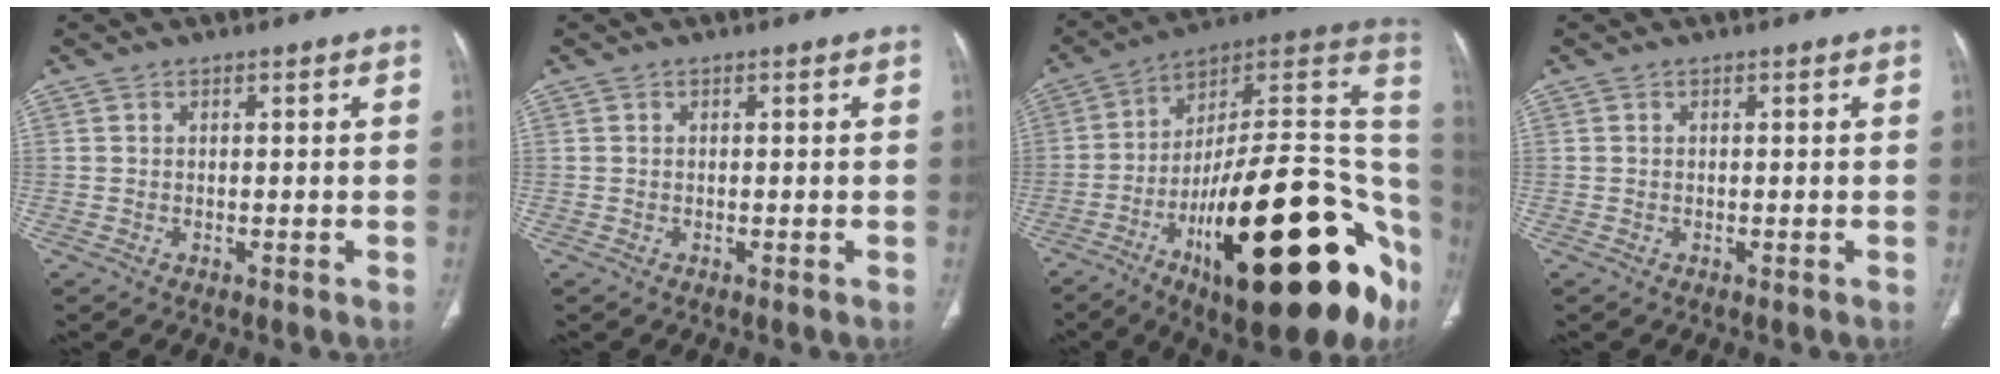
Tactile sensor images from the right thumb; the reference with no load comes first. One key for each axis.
{"total": 0.0}
{"total": 36.9, "fx": -14.1, "fy": 13.4, "fz": 31.4, "tx": -0.357, "ty": 0.067, "tz": -0.211}
{"total": 0.0}